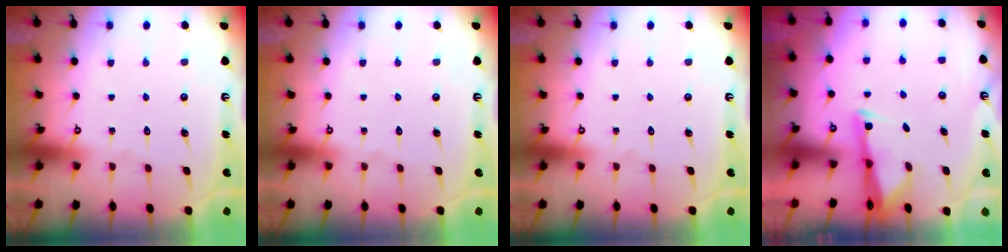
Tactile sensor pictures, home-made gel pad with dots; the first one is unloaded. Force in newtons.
{"total": 0.0}
{"total": 0.0}
{"total": 2.6, "press": 2.6, "slide": 0.4}